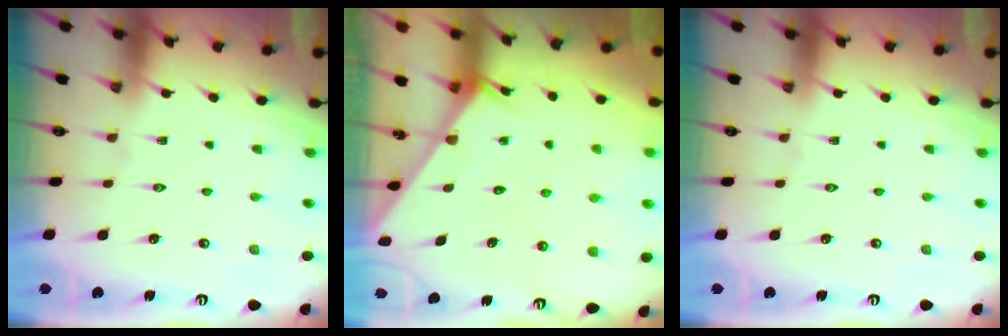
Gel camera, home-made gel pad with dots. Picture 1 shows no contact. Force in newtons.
{"total": 2.6, "press": 2.6, "slide": 0.2}
{"total": 0.0}